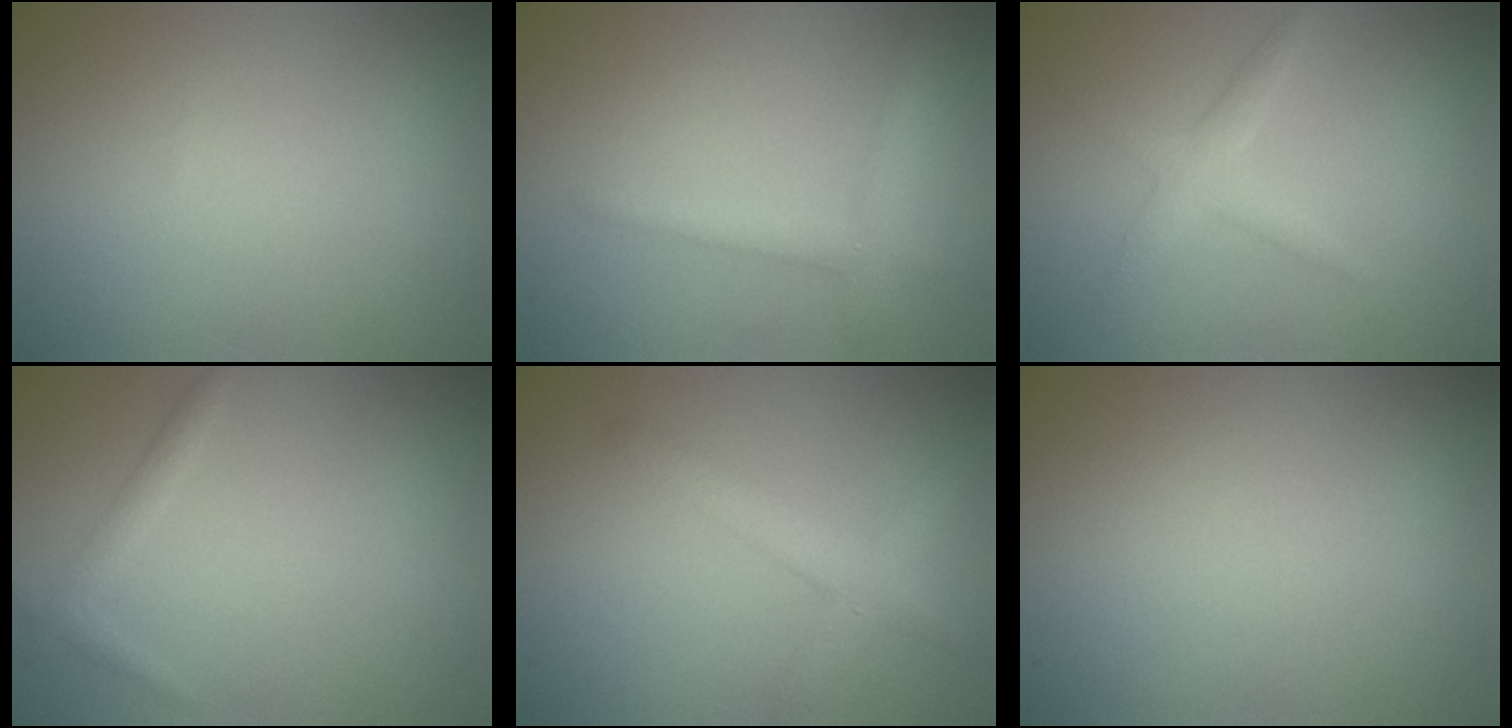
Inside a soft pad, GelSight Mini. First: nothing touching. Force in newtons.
{"total": 2.2, "press": 2.2, "slide": 0.1}
{"total": 2.0, "press": 2.0, "slide": 0.1}
{"total": 1.3, "press": 1.3, "slide": 0.1}
{"total": 2.9, "press": 2.9, "slide": 0.1}
{"total": 0.0}